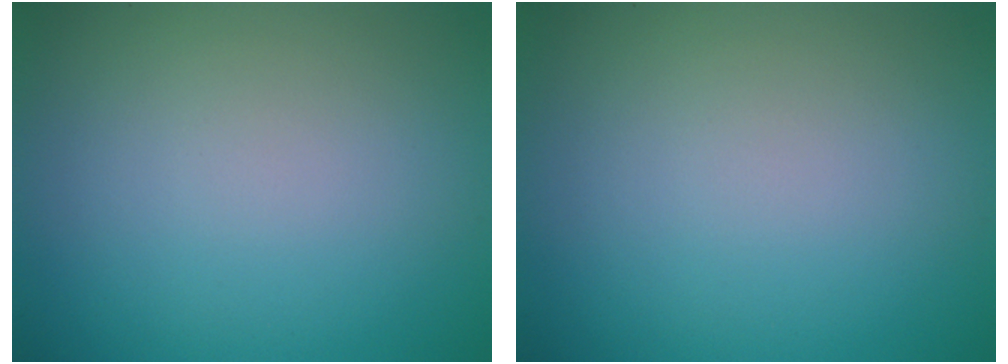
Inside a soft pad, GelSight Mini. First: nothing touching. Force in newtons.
{"total": 0.0}